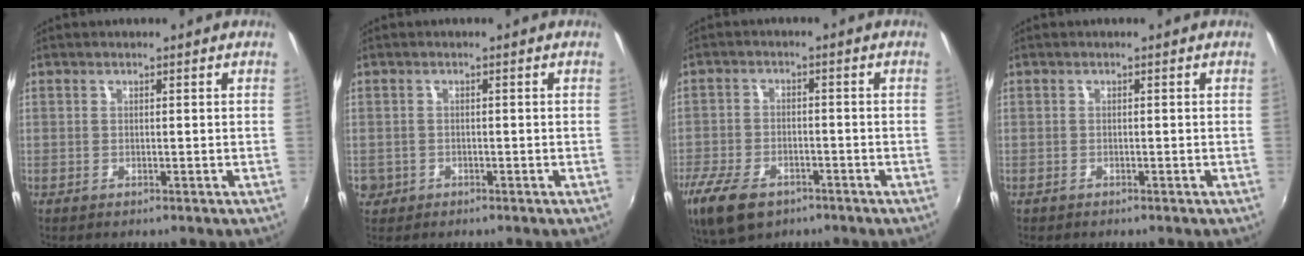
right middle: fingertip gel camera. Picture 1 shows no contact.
{"total": 3.1, "force": [-1.0, 2.8, 1.0], "torque": [-0.027, -0.002, -0.013]}
{"total": 13.0, "force": [-8.1, 6.9, 7.4], "torque": [-0.184, -0.030, -0.144]}
{"total": 0.5, "force": [-0.5, 0.3, 0.1], "torque": [-0.003, 0.000, -0.008]}